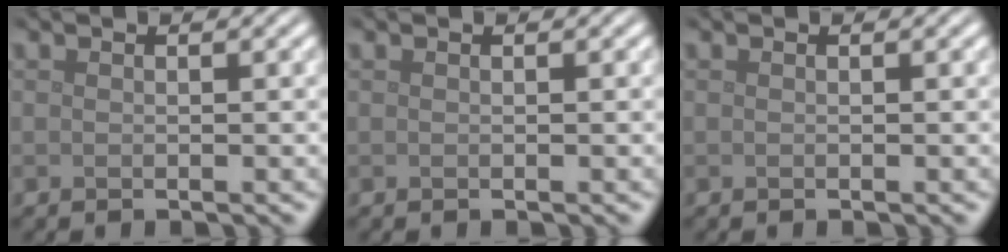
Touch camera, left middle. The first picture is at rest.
{"total": 0.0}
{"total": 0.0}